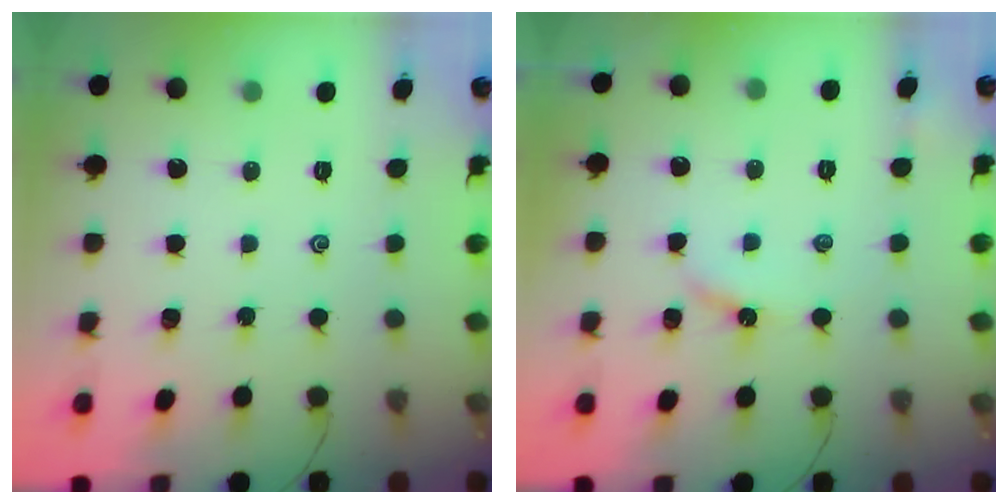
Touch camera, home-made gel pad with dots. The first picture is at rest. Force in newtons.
{"total": 4.5, "press": 4.4, "slide": 0.5}